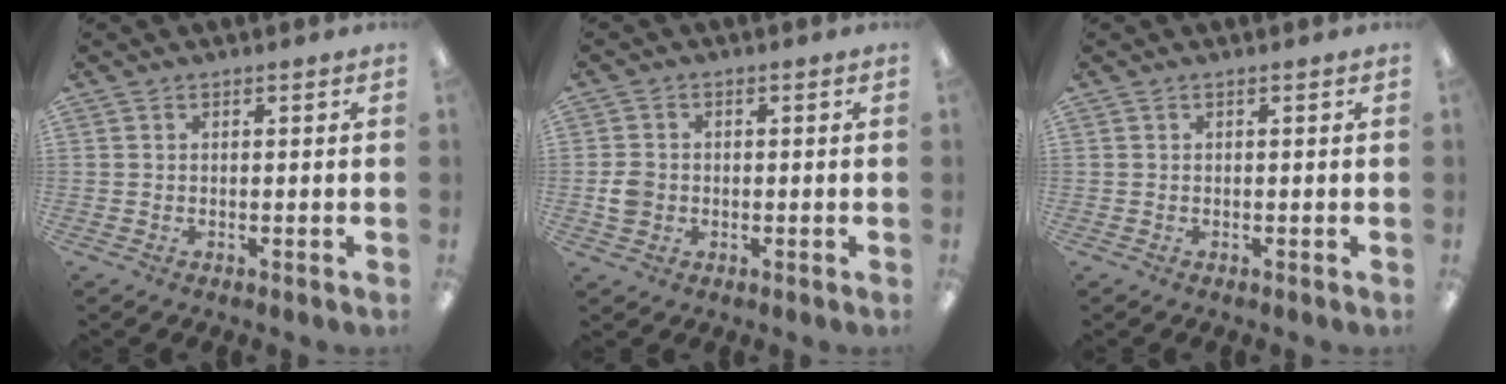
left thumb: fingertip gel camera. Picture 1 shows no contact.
{"total": 4.1, "force": [-0.6, 3.6, 1.9], "torque": [-0.024, 0.006, -0.010]}
{"total": 0.0}